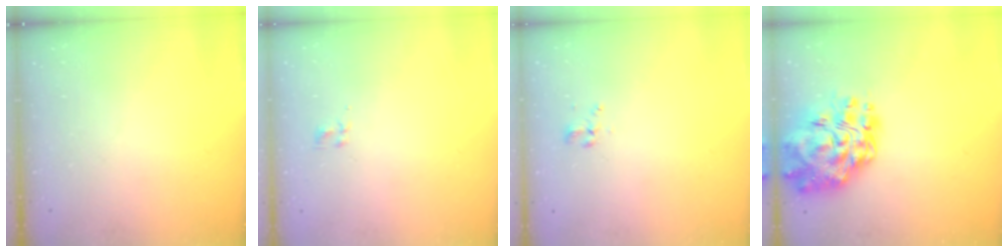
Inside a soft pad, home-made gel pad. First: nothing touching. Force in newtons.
{"total": 1.9, "press": 1.5, "slide": 1.1}
{"total": 2.1, "press": 1.8, "slide": 1.1}
{"total": 22.0, "press": 21.0, "slide": 6.5}